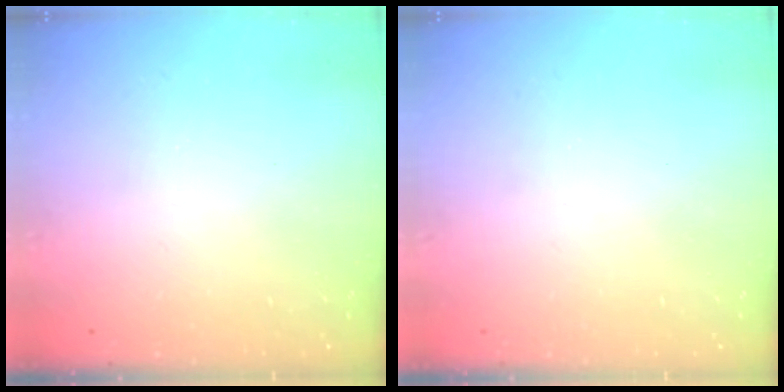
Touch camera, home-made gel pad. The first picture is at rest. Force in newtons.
{"total": 0.5, "press": 0.5, "slide": 0.1}